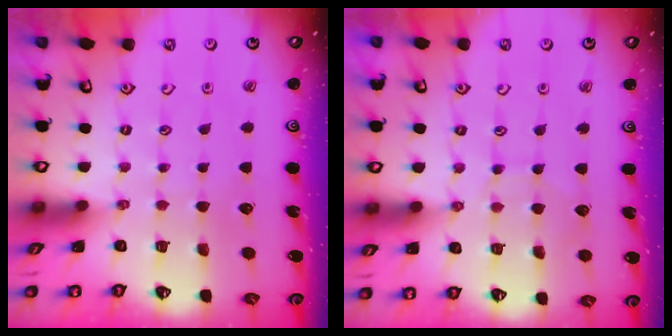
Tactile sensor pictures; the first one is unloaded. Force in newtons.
{"total": 5.0, "press": 5.0, "slide": 0.5}